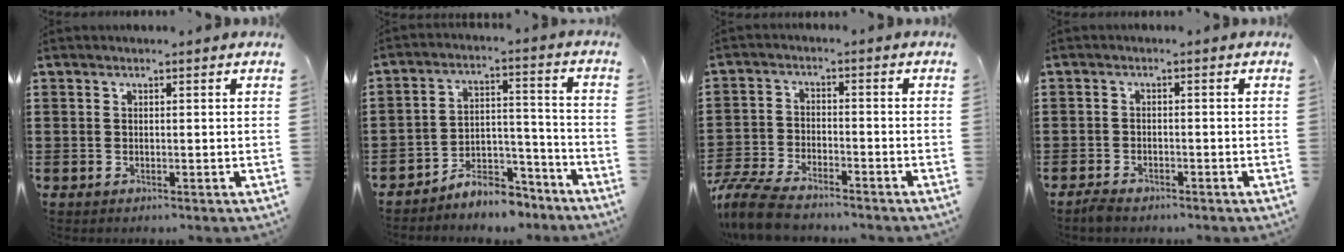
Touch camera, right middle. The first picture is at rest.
{"total": 6.7, "force": [-6.5, 1.5, 1.1], "torque": [-0.010, 0.024, -0.124]}
{"total": 7.0, "force": [-6.3, 1.3, 2.8], "torque": [-0.078, 0.001, -0.128]}
{"total": 1.6, "force": [-1.5, 0.5, 0.4], "torque": [-0.011, 0.002, -0.031]}